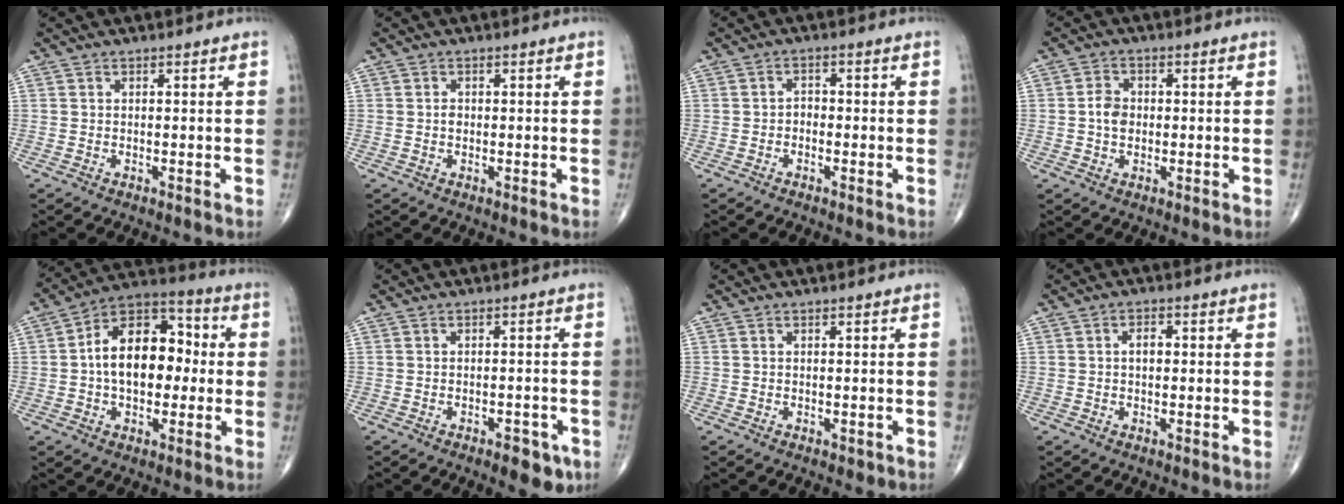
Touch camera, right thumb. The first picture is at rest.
{"total": 1.0, "force": [-0.1, 0.7, 0.6], "torque": [-0.007, 0.001, -0.003]}
{"total": 1.6, "force": [-0.7, 1.2, 0.8], "torque": [0.001, 0.008, -0.020]}
{"total": 3.7, "force": [-0.2, 2.8, 2.4], "torque": [-0.034, 0.006, -0.008]}
{"total": 15.8, "force": [0.4, 9.9, 12.3], "torque": [-0.163, 0.037, -0.006]}
{"total": 4.7, "force": [-2.5, 2.2, 3.3], "torque": [-0.027, 0.008, -0.027]}
{"total": 0.7, "force": [-0.3, 0.5, 0.4], "torque": [0.001, 0.001, -0.003]}
{"total": 2.1, "force": [0.1, 1.3, 1.7], "torque": [-0.024, 0.007, -0.001]}